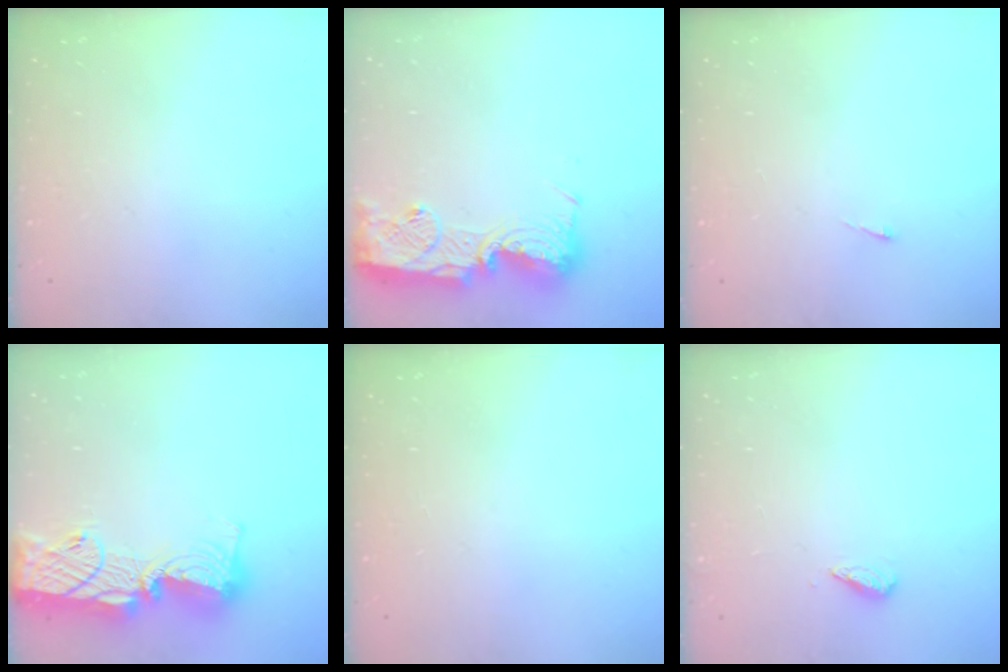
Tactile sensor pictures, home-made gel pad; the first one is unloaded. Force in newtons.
{"total": 15.2, "press": 15.1, "slide": 1.2}
{"total": 2.7, "press": 2.7, "slide": 0.4}
{"total": 17.5, "press": 17.4, "slide": 1.3}
{"total": 0.0}
{"total": 2.7, "press": 2.6, "slide": 0.4}